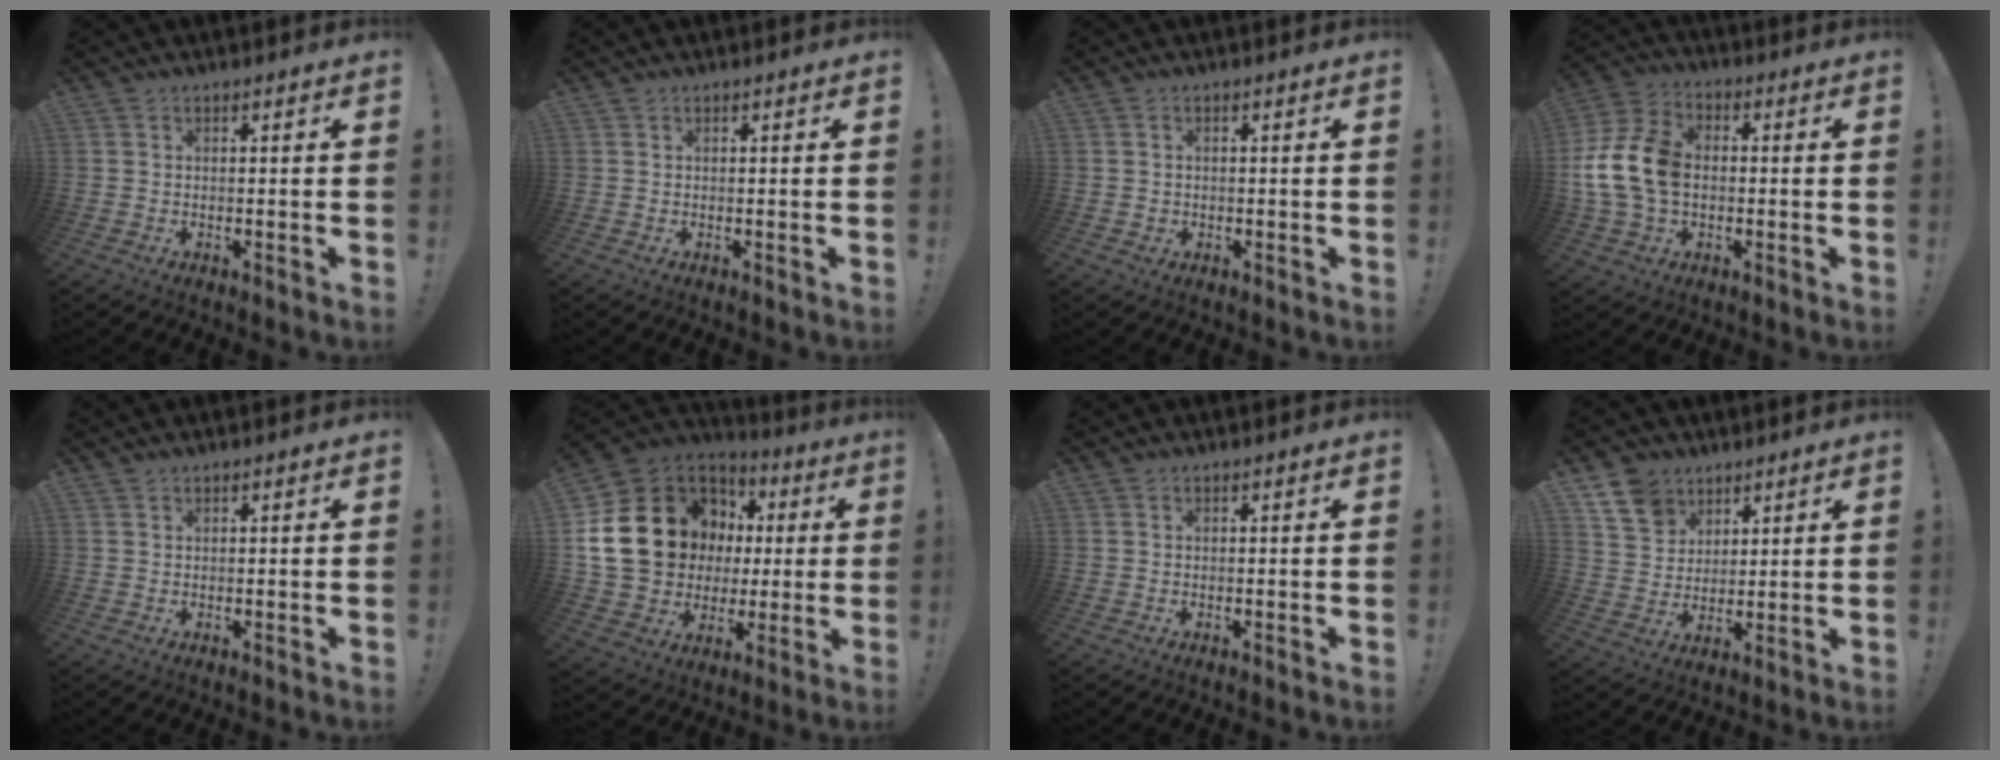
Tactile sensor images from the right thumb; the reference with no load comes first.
{"total": 0.0}
{"total": 1.1, "force": [0.1, 1.0, 0.2], "torque": [0.004, -0.003, -0.001]}
{"total": 15.1, "force": [-0.3, 10.9, 10.4], "torque": [-0.210, 0.016, -0.003]}
{"total": 0.6, "force": [0.6, 0.1, 0.1], "torque": [0.000, -0.001, 0.010]}
{"total": 21.4, "force": [5.4, 17.3, 11.3], "torque": [-0.187, -0.010, 0.138]}
{"total": 0.0}
{"total": 10.0, "force": [6.4, 7.3, 2.5], "torque": [-0.048, -0.036, 0.129]}